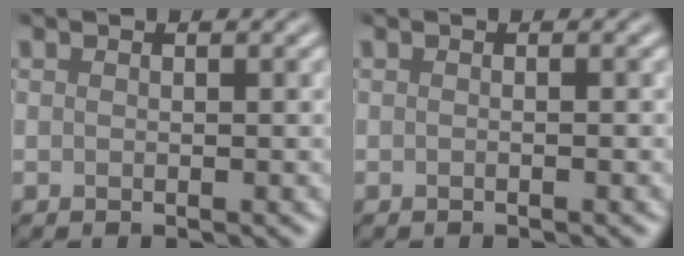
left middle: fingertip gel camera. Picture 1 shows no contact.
{"total": 0.9, "force": [0.1, 0.5, 0.7], "torque": [-0.002, -0.011, -0.011]}